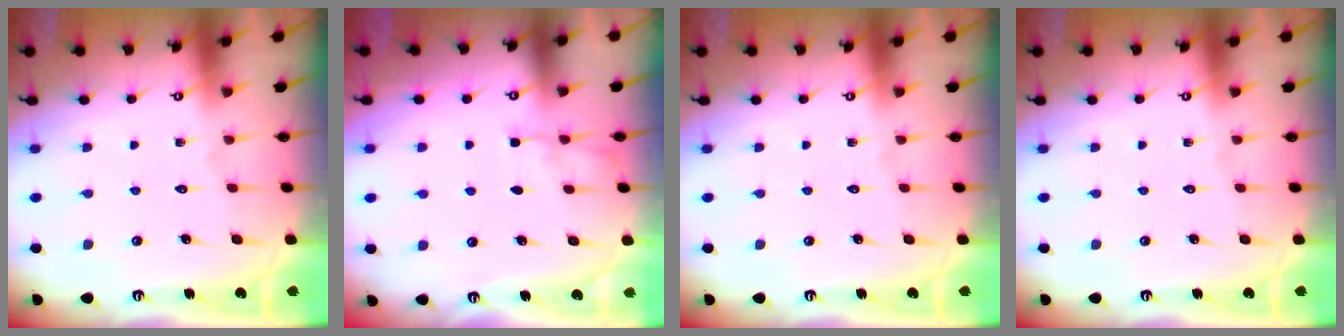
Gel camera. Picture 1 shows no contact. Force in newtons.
{"total": 3.3, "press": 3.3, "slide": 0.6}
{"total": 0.0}
{"total": 0.0}